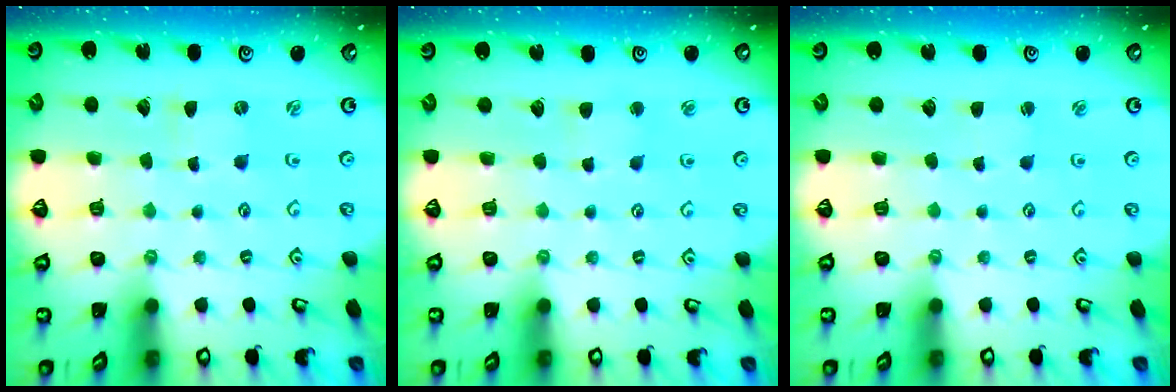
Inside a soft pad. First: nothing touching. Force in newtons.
{"total": 2.8, "press": 2.8, "slide": 0.3}
{"total": 1.3, "press": 1.2, "slide": 0.3}